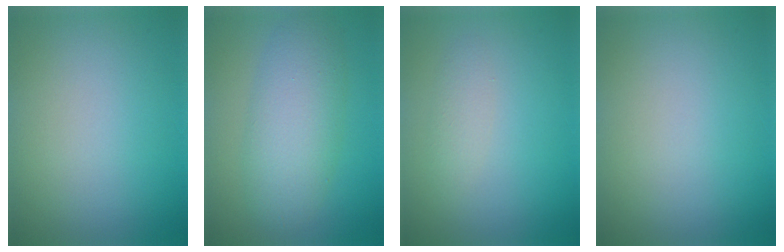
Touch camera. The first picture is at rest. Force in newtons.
{"total": 5.7, "press": 5.7, "slide": 0.1}
{"total": 1.3, "press": 1.3, "slide": 0.1}
{"total": 0.0}